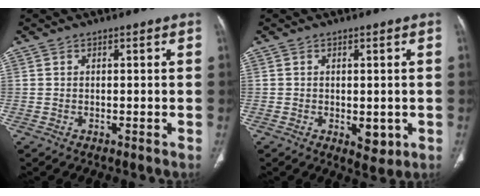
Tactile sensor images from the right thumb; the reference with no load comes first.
{"total": 3.8, "force": [-0.8, 2.1, 3.1], "torque": [-0.029, -0.007, -0.001]}